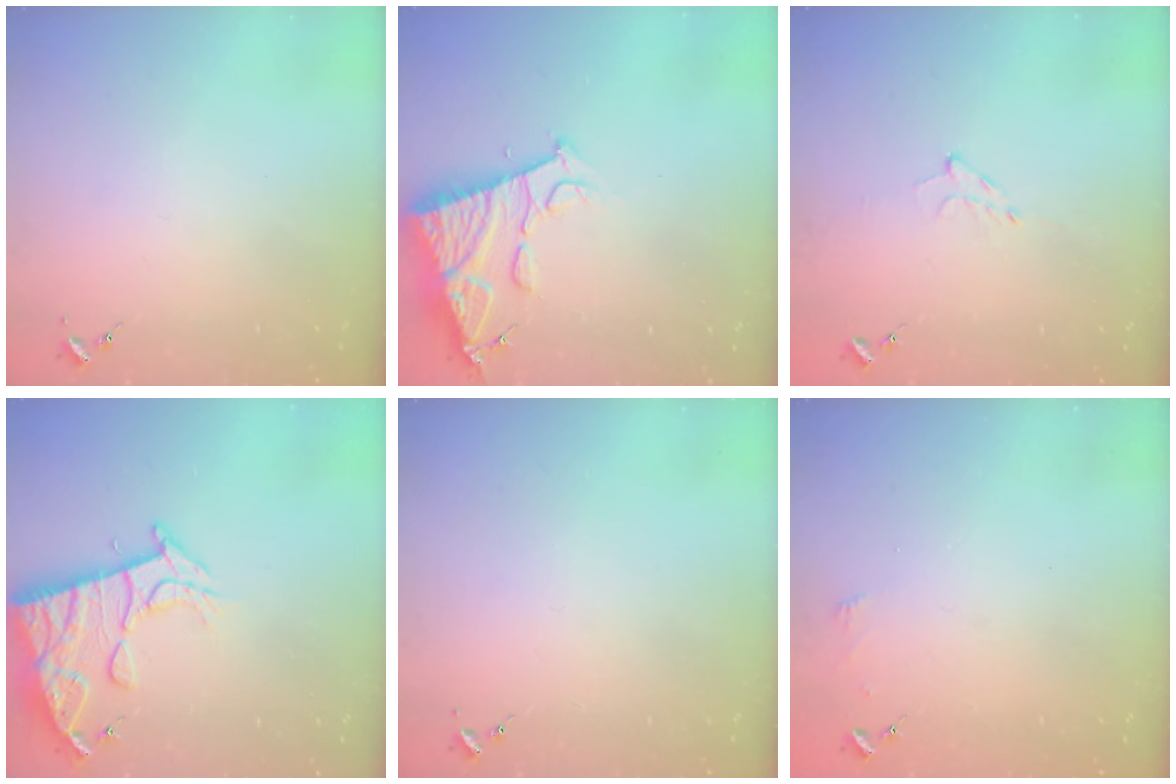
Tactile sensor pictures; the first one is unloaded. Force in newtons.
{"total": 13.0, "press": 12.9, "slide": 1.3}
{"total": 4.8, "press": 4.8, "slide": 0.8}
{"total": 15.1, "press": 15.0, "slide": 1.5}
{"total": 0.0}
{"total": 2.4, "press": 2.4, "slide": 0.2}